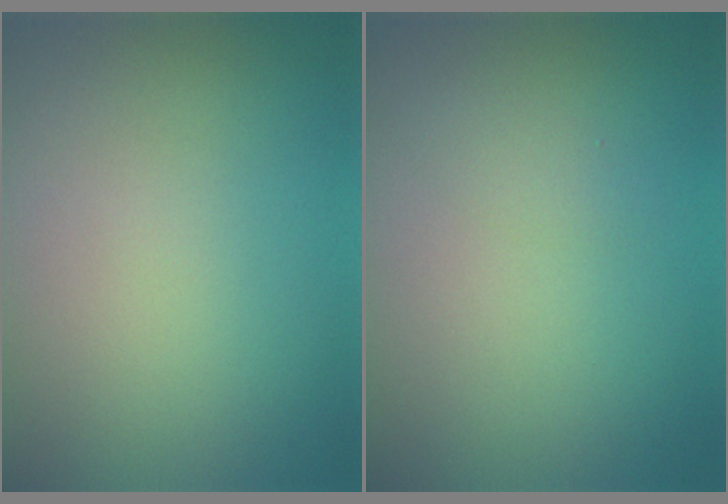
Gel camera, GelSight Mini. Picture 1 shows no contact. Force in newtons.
{"total": 0.9, "press": 0.9, "slide": 0.1}